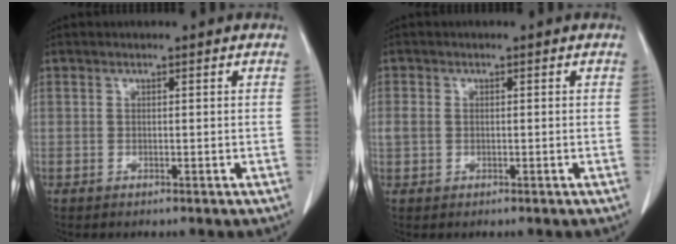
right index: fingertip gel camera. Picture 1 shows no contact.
{"total": 1.8, "force": [0.1, 1.4, 1.1], "torque": [-0.034, 0.011, 0.005]}